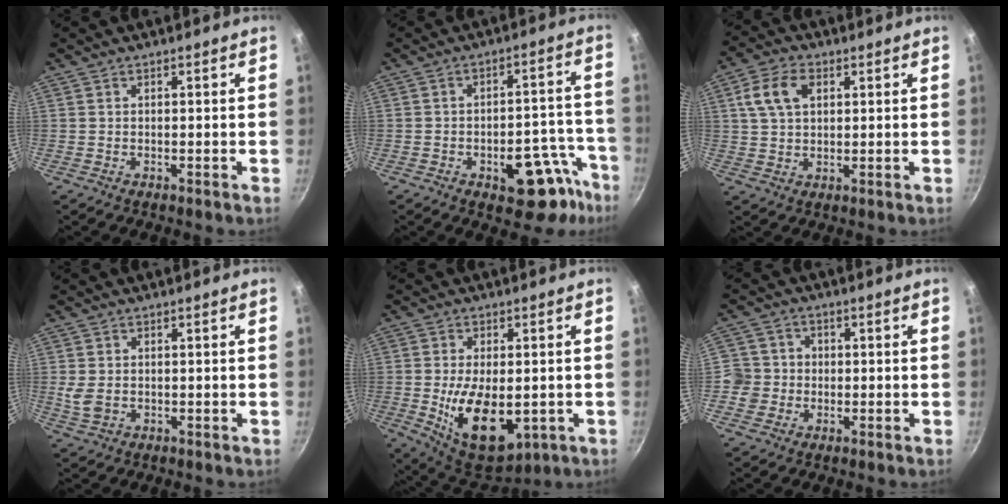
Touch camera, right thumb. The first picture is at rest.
{"total": 12.7, "force": [-6.9, 5.9, 8.8], "torque": [-0.078, 0.064, -0.083]}
{"total": 8.2, "force": [2.6, 5.3, 5.7], "torque": [-0.104, 0.008, 0.047]}
{"total": 3.5, "force": [-0.2, 2.6, 2.5], "torque": [-0.054, -0.002, 0.001]}
{"total": 14.5, "force": [-2.6, 7.7, 11.9], "torque": [-0.186, -0.014, -0.018]}
{"total": 5.9, "force": [-0.8, 5.8, 0.6], "torque": [0.020, 0.015, -0.021]}